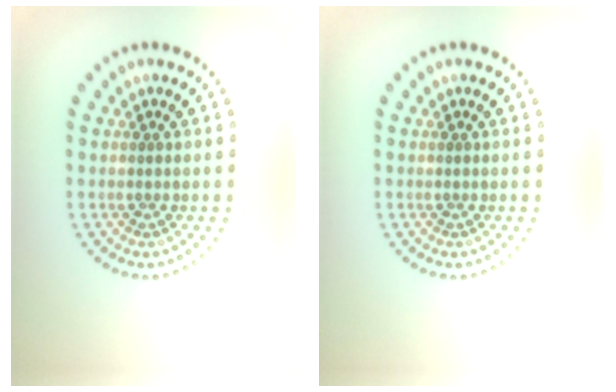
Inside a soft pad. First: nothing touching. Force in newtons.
{"total": 0.0}